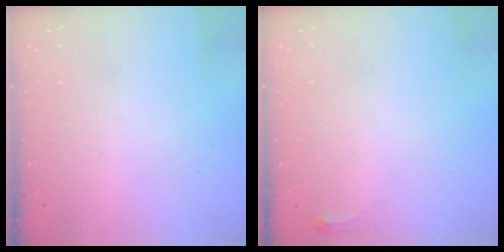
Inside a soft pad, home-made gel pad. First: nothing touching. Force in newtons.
{"total": 2.8, "press": 2.8, "slide": 0.4}